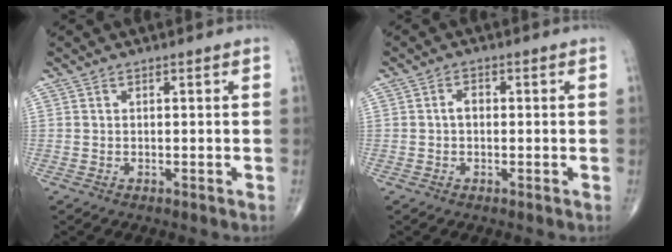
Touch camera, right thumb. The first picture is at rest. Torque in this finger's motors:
{"motor_torque": [0.28, -0.06, 0.44, 0.06, 0.00]}